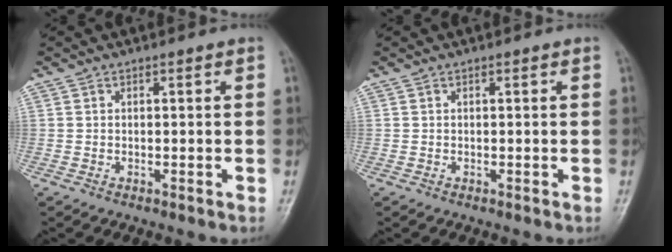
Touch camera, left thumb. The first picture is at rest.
{"total": 0.0}